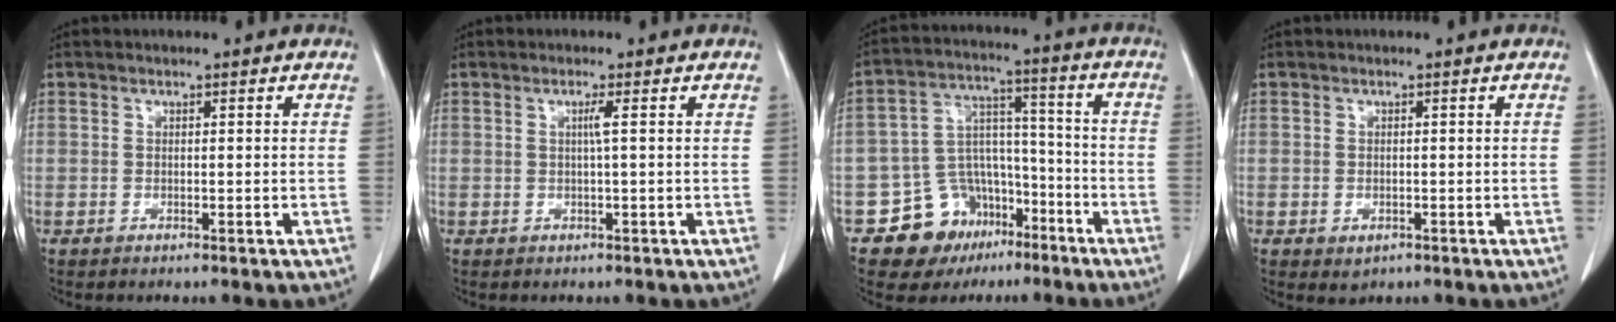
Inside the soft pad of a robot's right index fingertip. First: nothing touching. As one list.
[{"total": 1.3, "force": [0.2, -0.4, 1.2], "torque": [-0.024, 0.001, 0.003]}, {"total": 11.7, "force": [-6.8, 8.7, 3.9], "torque": [-0.060, 0.052, -0.098]}, {"total": 1.6, "force": [-0.7, 1.1, 0.9], "torque": [-0.012, 0.000, 0.000]}]